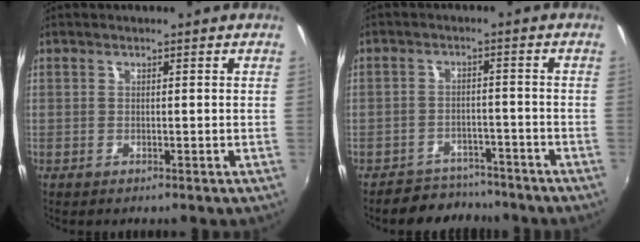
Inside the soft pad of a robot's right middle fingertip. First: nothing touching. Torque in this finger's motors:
{"motor_torque": [-0.04, -0.42, -0.47, -0.16]}